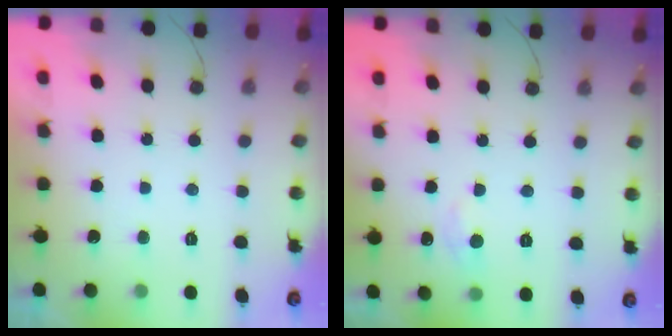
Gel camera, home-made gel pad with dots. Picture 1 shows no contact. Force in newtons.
{"total": 4.4, "press": 4.4, "slide": 0.6}